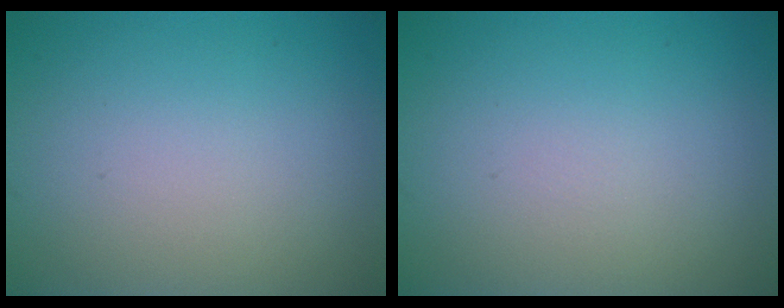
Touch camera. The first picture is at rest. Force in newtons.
{"total": 0.0}